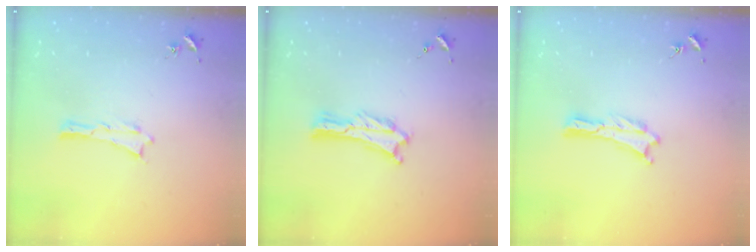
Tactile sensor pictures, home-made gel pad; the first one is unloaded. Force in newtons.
{"total": 0.8, "press": 0.7, "slide": 0.2}
{"total": 0.0}